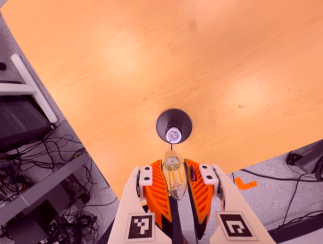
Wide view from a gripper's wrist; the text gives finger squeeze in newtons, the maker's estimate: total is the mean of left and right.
{"total": 22.0, "left": 25.4, "right": 18.6}